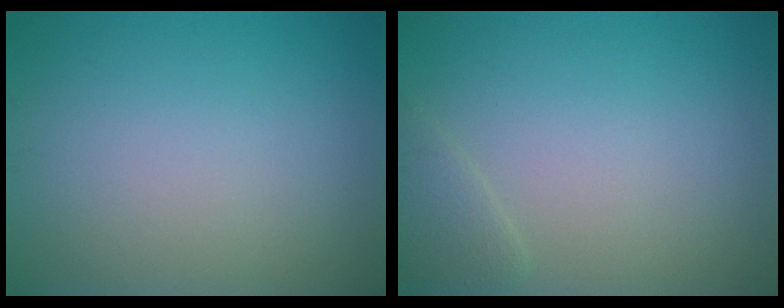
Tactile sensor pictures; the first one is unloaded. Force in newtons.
{"total": 1.4, "press": 1.4, "slide": 0.1}